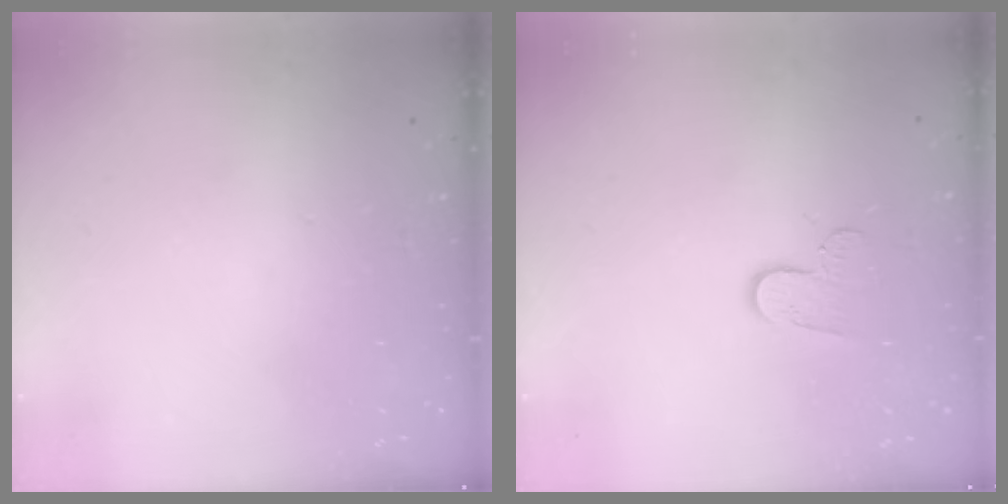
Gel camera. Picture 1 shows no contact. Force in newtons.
{"total": 6.9, "press": 6.9, "slide": 0.7}